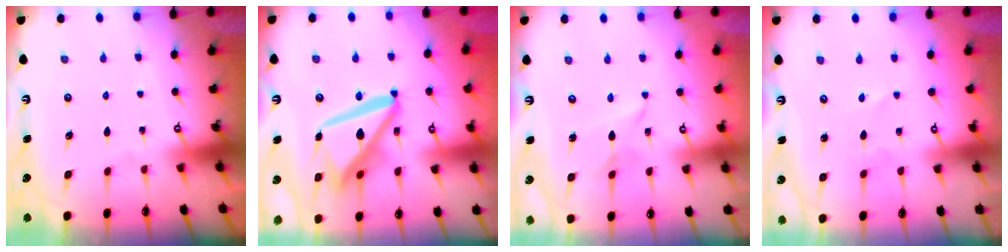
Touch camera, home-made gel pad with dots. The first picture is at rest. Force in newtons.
{"total": 17.3, "press": 17.2, "slide": 2.0}
{"total": 2.5, "press": 2.5, "slide": 0.2}
{"total": 1.7, "press": 1.6, "slide": 0.3}